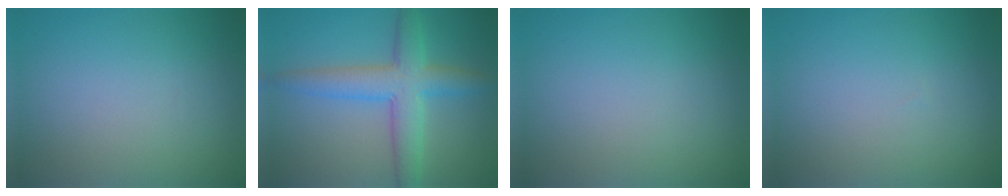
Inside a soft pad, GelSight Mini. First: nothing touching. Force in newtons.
{"total": 5.5, "press": 5.5, "slide": 0.1}
{"total": 0.0}
{"total": 0.0}